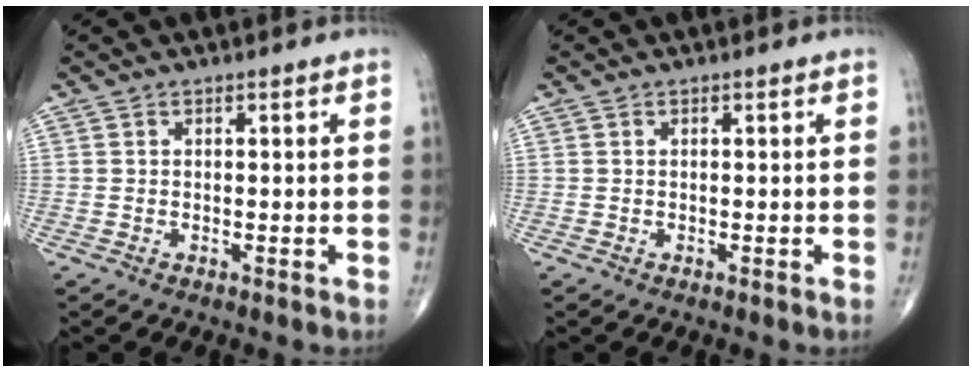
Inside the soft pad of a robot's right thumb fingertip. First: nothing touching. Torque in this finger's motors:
{"motor_torque": [-0.06, 0.05, 0.06, -0.07, 0.01]}